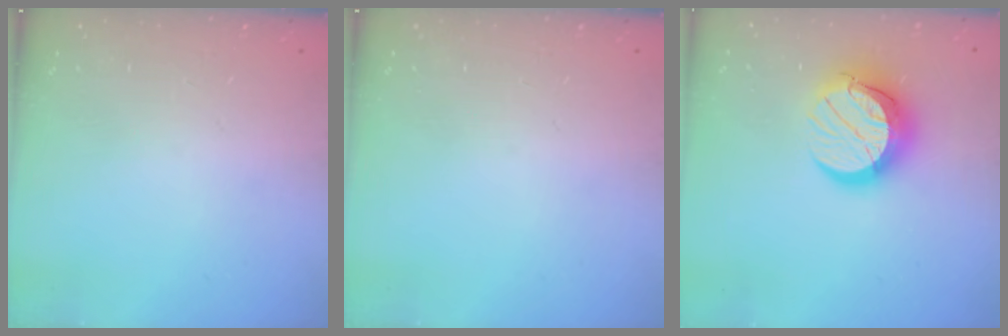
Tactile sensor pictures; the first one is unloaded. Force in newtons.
{"total": 0.0}
{"total": 12.9, "press": 12.8, "slide": 1.2}